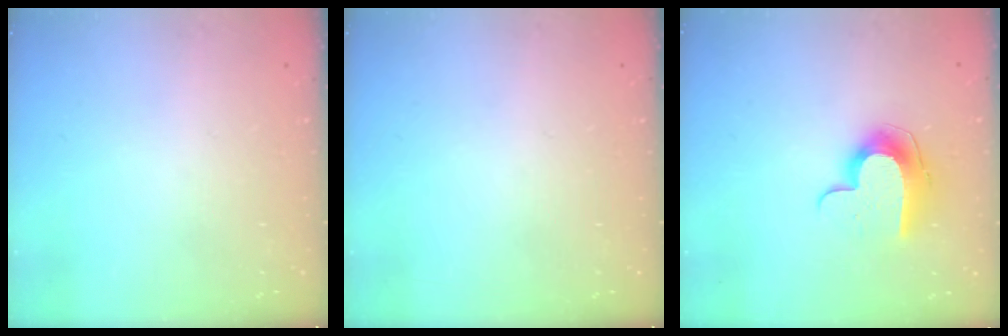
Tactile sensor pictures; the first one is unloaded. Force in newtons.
{"total": 0.0}
{"total": 10.8, "press": 10.7, "slide": 1.0}